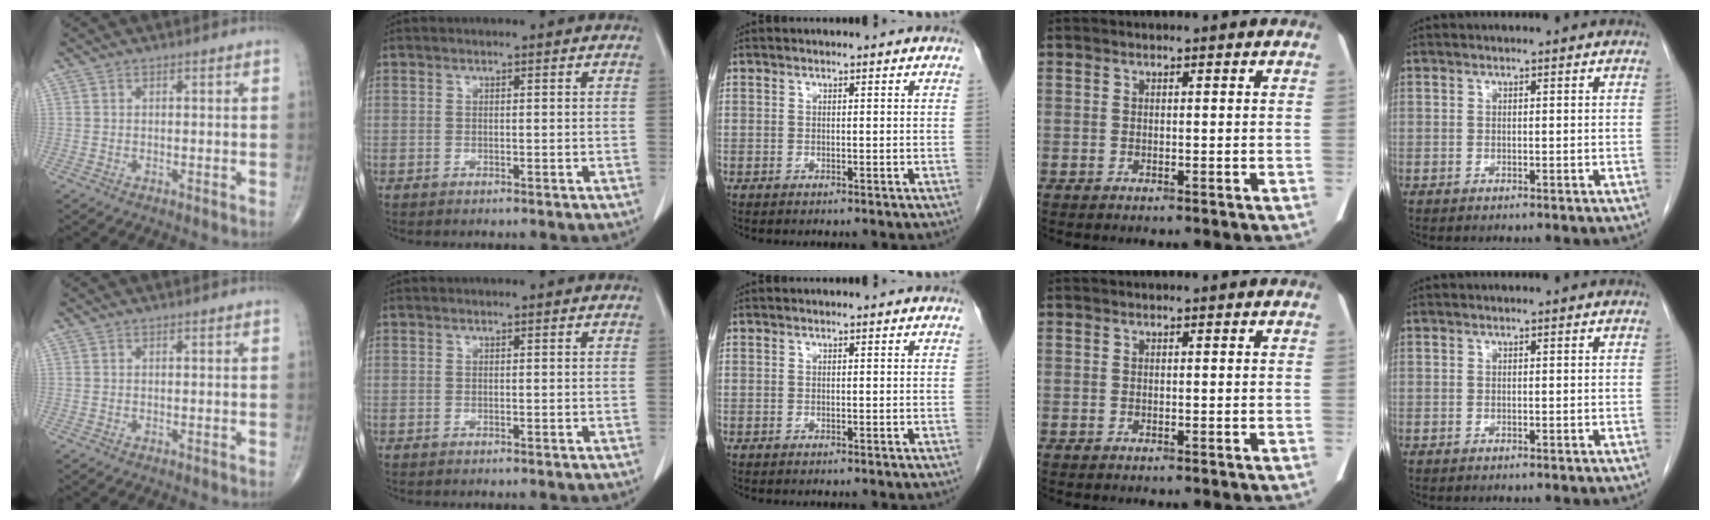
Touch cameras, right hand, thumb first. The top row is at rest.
{}